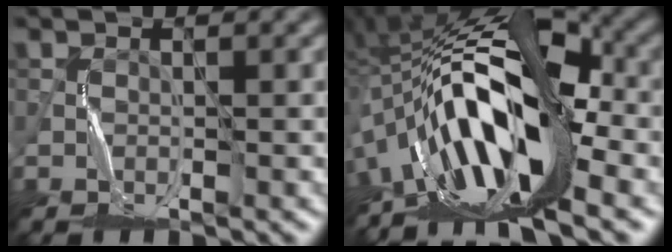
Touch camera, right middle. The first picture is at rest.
{"total": 15.2, "force": [-5.5, 4.9, 13.3], "torque": [-0.207, 0.031, -0.110]}